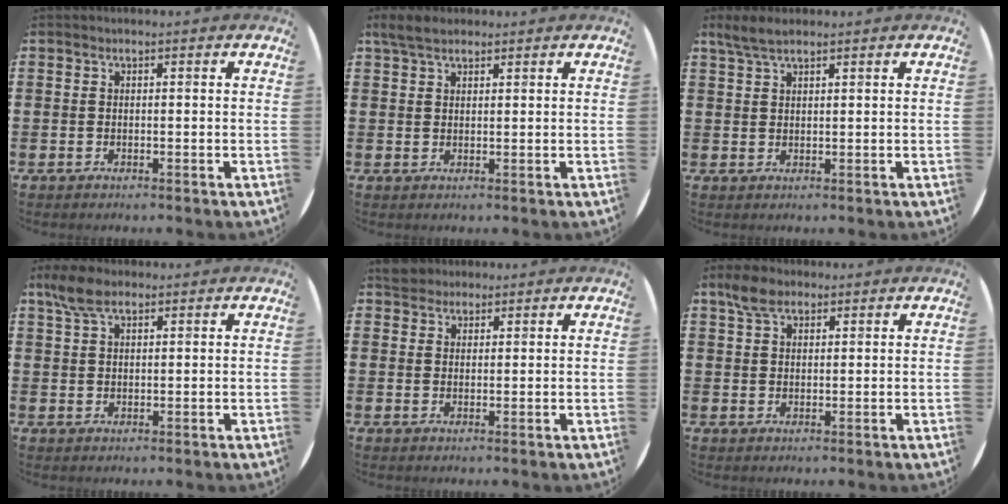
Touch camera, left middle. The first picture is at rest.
{"total": 3.0, "force": [2.4, 1.1, 1.4], "torque": [-0.024, 0.004, 0.044]}
{"total": 2.9, "force": [2.3, 0.7, 1.7], "torque": [-0.038, 0.004, 0.042]}
{"total": 4.2, "force": [2.8, 1.9, 2.5], "torque": [-0.047, 0.005, 0.051]}
{"total": 2.8, "force": [2.5, 1.2, 0.1], "torque": [-0.001, 0.003, 0.048]}
{"total": 3.8, "force": [2.7, 1.9, 1.8], "torque": [-0.032, 0.006, 0.049]}